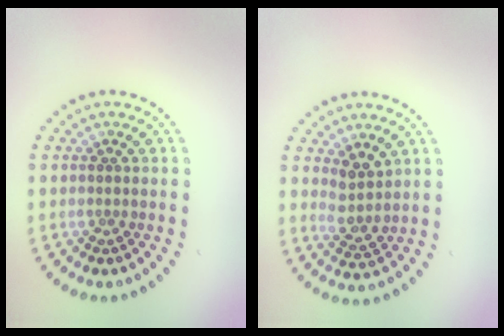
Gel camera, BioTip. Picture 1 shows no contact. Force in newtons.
{"total": 2.4, "press": 2.0, "slide": 1.4}